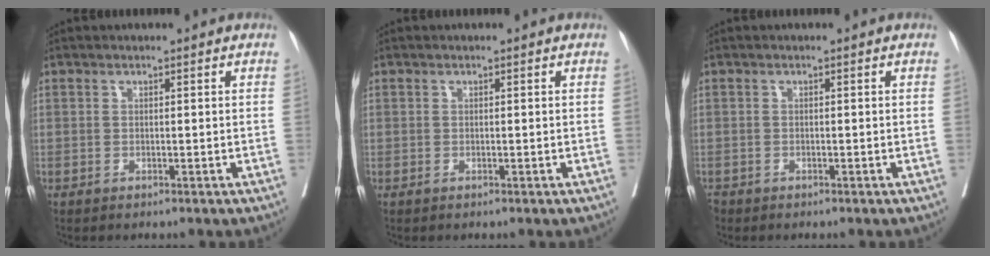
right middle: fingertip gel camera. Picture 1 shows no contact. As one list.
[{"total": 0.0}, {"total": 1.2, "force": [-0.9, 0.7, 0.2], "torque": [-0.009, -0.004, -0.015]}]